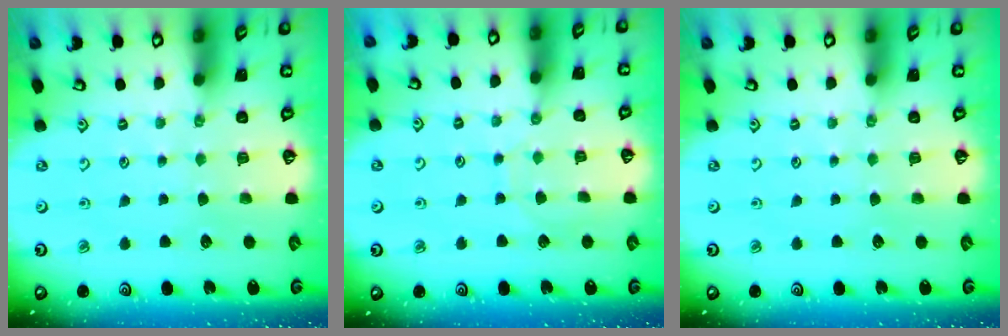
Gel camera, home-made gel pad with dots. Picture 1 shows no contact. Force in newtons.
{"total": 5.3, "press": 5.3, "slide": 0.6}
{"total": 0.0}